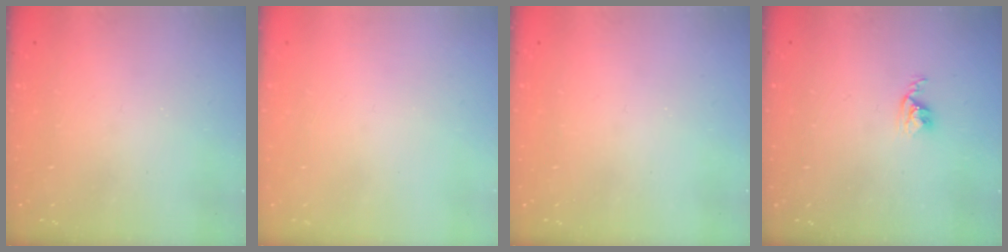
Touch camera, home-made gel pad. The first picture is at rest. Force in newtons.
{"total": 0.0}
{"total": 0.0}
{"total": 2.9, "press": 2.9, "slide": 0.4}